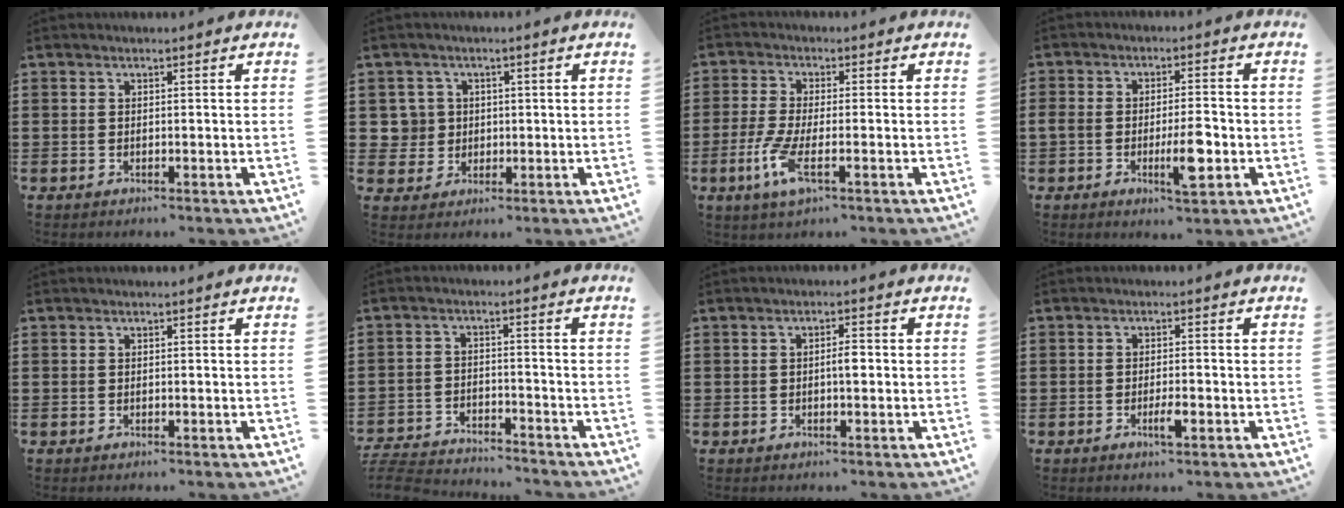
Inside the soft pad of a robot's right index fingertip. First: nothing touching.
{"total": 4.0, "force": [0.4, 3.9, 0.7], "torque": [-0.033, 0.013, 0.007]}
{"total": 5.7, "force": [-2.4, 1.5, 5.0], "torque": [-0.117, -0.014, -0.048]}
{"total": 7.2, "force": [-2.2, 2.3, 6.5], "torque": [-0.126, -0.006, -0.040]}
{"total": 0.0}
{"total": 4.6, "force": [-4.6, 0.4, 0.5], "torque": [-0.023, -0.001, -0.099]}
{"total": 2.0, "force": [-0.2, 0.6, 1.9], "torque": [-0.036, 0.004, -0.004]}
{"total": 2.8, "force": [-1.2, 0.6, 2.4], "torque": [-0.048, -0.003, -0.024]}